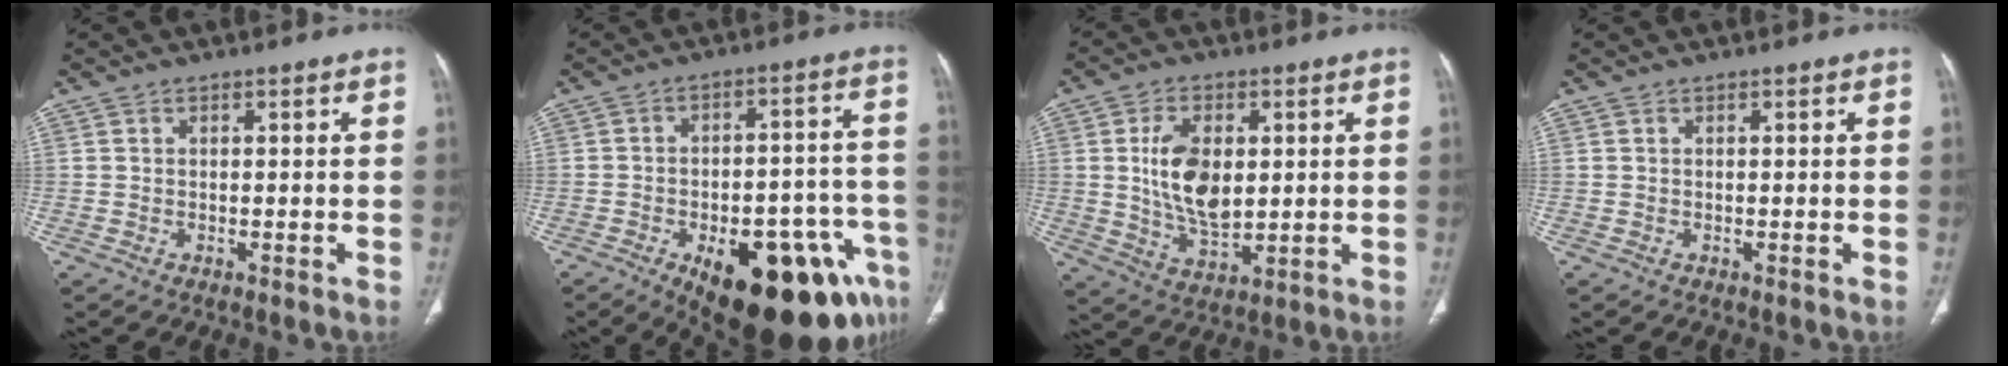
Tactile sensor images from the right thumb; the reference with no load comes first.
{"total": 25.1, "force": [-12.6, 10.8, 18.9], "torque": [-0.182, 0.061, -0.162]}
{"total": 11.5, "force": [1.6, 6.6, 9.3], "torque": [-0.159, -0.015, 0.039]}
{"total": 0.0}